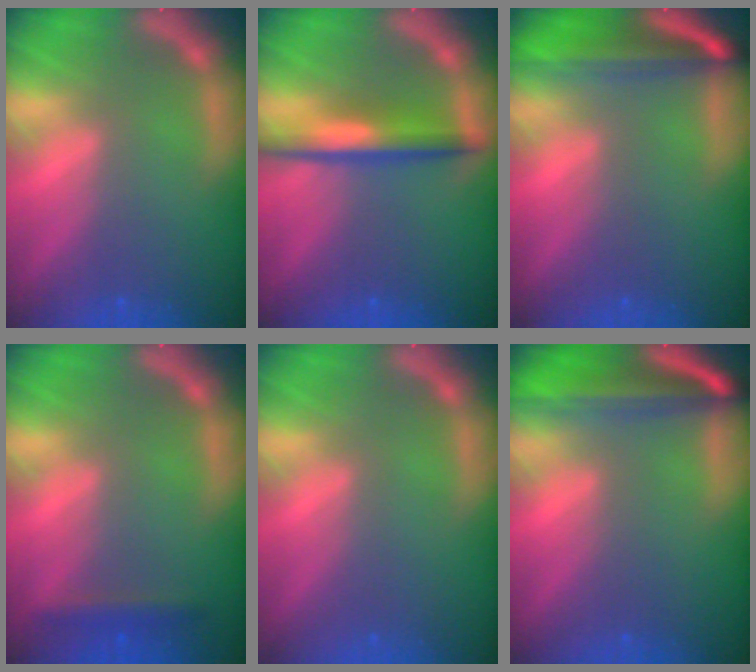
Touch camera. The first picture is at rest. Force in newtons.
{"total": 4.5}
{"total": 7.5}
{"total": 1.9}
{"total": 0.0}
{"total": 8.6}